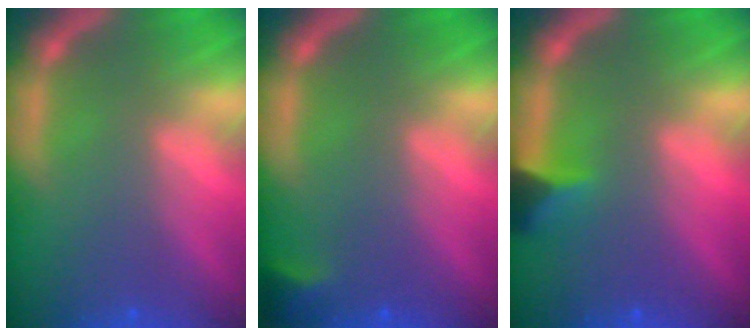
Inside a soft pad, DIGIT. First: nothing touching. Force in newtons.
{"total": 1.4}
{"total": 2.4}